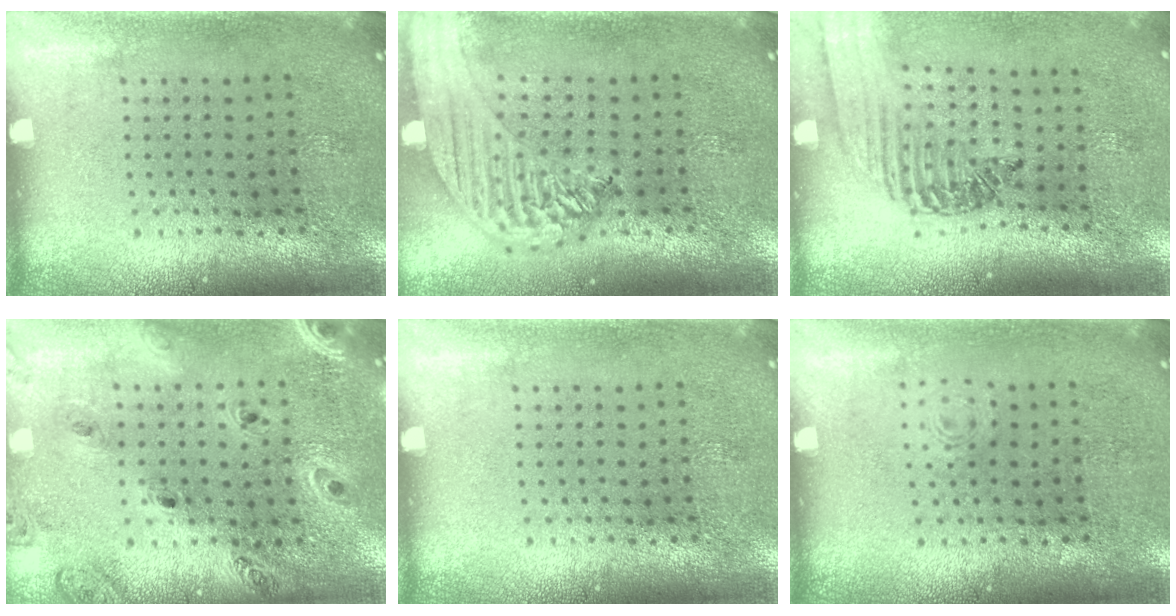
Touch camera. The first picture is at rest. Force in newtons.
{"total": 2.2, "press": 2.0, "slide": 1.0}
{"total": 1.3, "press": 1.3, "slide": 0.4}
{"total": 1.4, "press": 1.3, "slide": 0.2}
{"total": 0.0}
{"total": 0.6, "press": 0.6, "slide": 0.1}